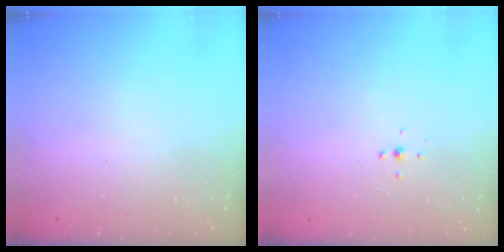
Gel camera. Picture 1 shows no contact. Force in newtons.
{"total": 4.1, "press": 4.0, "slide": 0.6}